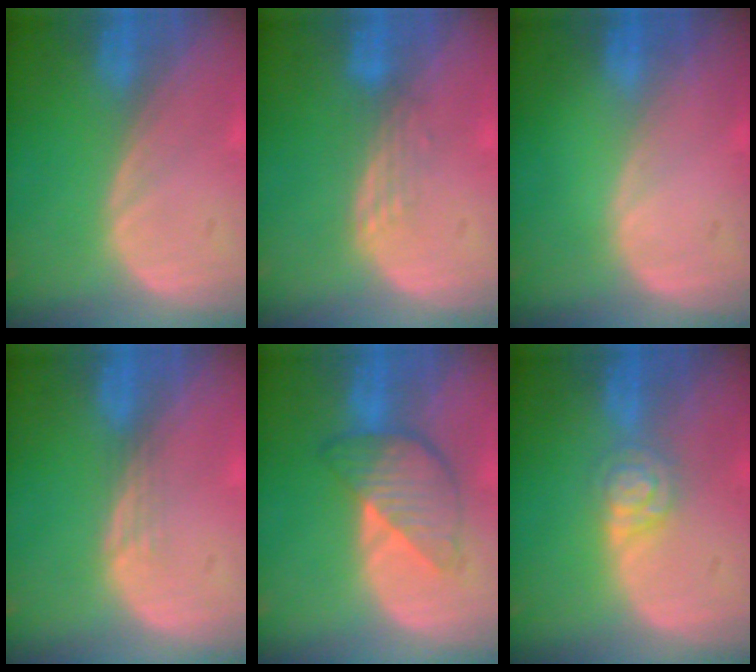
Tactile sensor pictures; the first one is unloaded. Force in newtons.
{"total": 3.0, "press": 2.5, "slide": 1.7}
{"total": 0.0}
{"total": 1.5, "press": 1.2, "slide": 0.9}
{"total": 6.3, "press": 6.3, "slide": 0.2}
{"total": 4.7, "press": 4.0, "slide": 2.5}